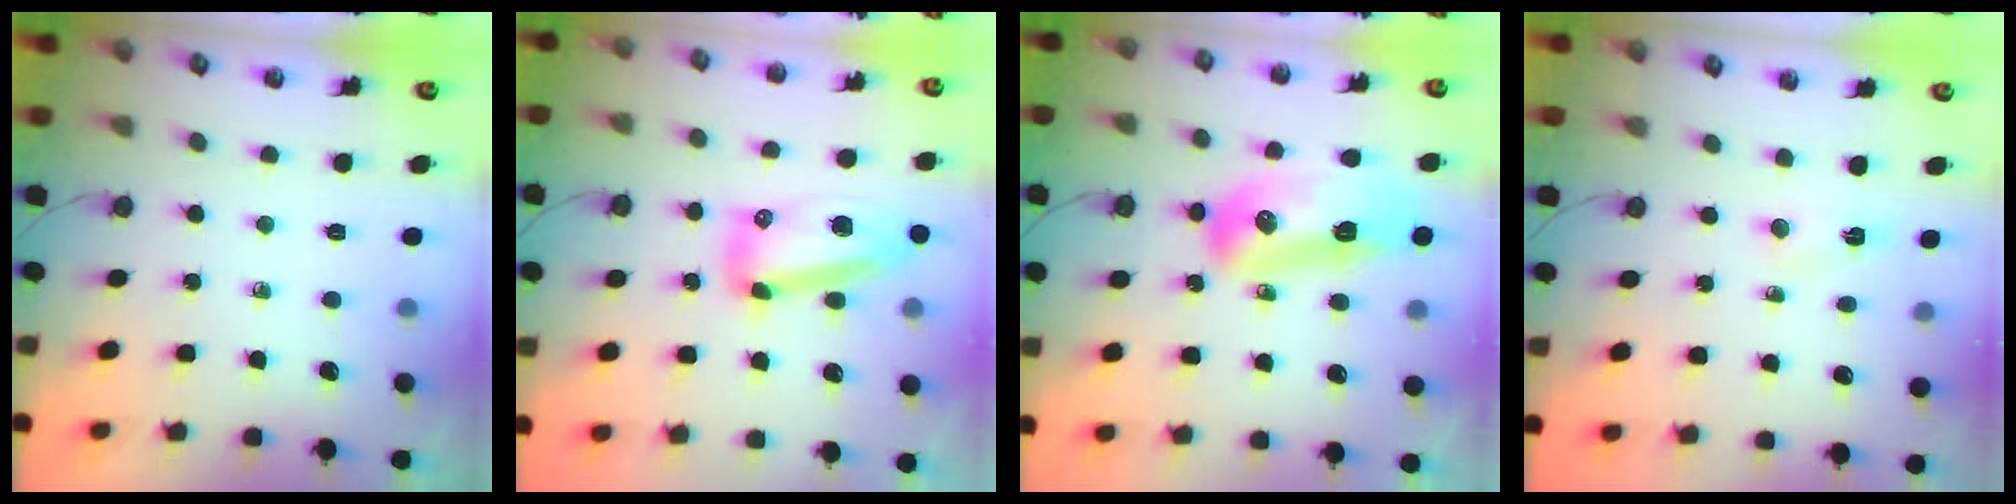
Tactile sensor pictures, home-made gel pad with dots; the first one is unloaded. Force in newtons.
{"total": 13.8, "press": 13.8, "slide": 1.5}
{"total": 17.0, "press": 16.8, "slide": 2.1}
{"total": 2.4, "press": 2.2, "slide": 1.0}